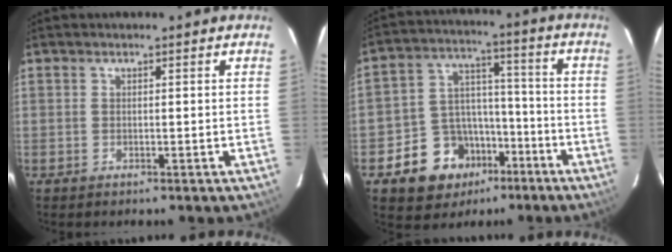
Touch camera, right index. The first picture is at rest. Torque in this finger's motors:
{"motor_torque": [0.48, -0.53, -0.12, -0.16]}